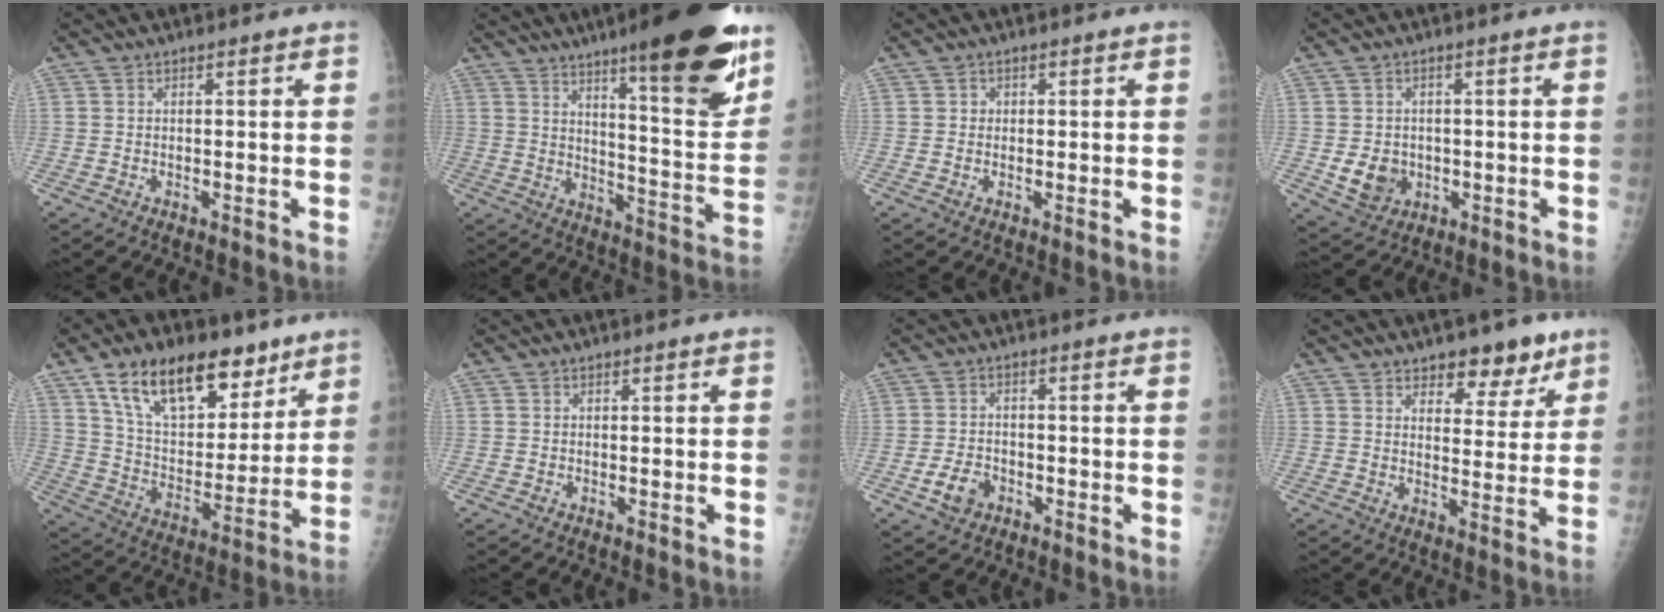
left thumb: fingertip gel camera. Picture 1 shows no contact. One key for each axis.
{"total": 21.7, "fx": 13.7, "fy": 3.5, "fz": 16.4, "tx": -0.204, "ty": -0.076, "tz": 0.204}
{"total": 1.1, "fx": 0.1, "fy": 1.1, "fz": 0.2, "tx": 0.005, "ty": 0.003, "tz": 0.000}
{"total": 6.0, "fx": -0.8, "fy": 5.2, "fz": 2.9, "tx": -0.027, "ty": 0.002, "tz": 0.000}
{"total": 21.1, "fx": 12.8, "fy": 11.2, "fz": 12.5, "tx": -0.162, "ty": -0.047, "tz": 0.223}
{"total": 0.0}
{"total": 4.7, "fx": -2.1, "fy": 3.5, "fz": 2.4, "tx": -0.037, "ty": 0.013, "tz": -0.036}
{"total": 8.4, "fx": 5.9, "fy": 4.5, "fz": 4.0, "tx": -0.014, "ty": -0.033, "tz": 0.085}